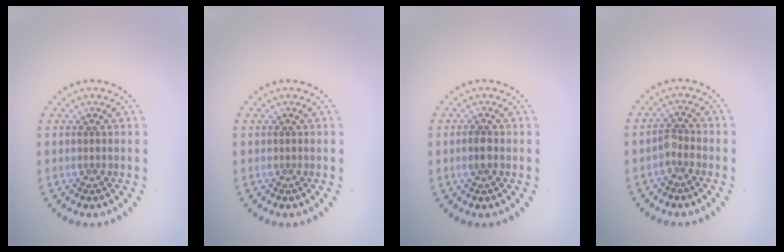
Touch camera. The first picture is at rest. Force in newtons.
{"total": 0.0}
{"total": 1.3, "press": 1.3, "slide": 0.2}
{"total": 1.5, "press": 1.3, "slide": 0.7}